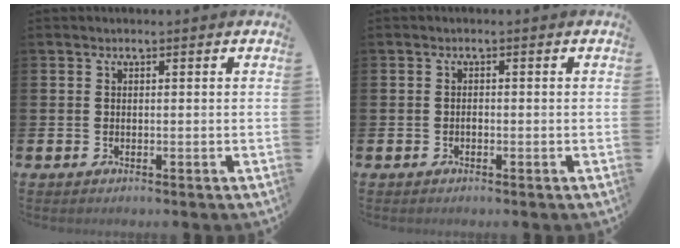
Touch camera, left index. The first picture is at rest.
{"total": 0.6, "force": [-0.3, 0.3, 0.3], "torque": [-0.001, -0.004, -0.008]}